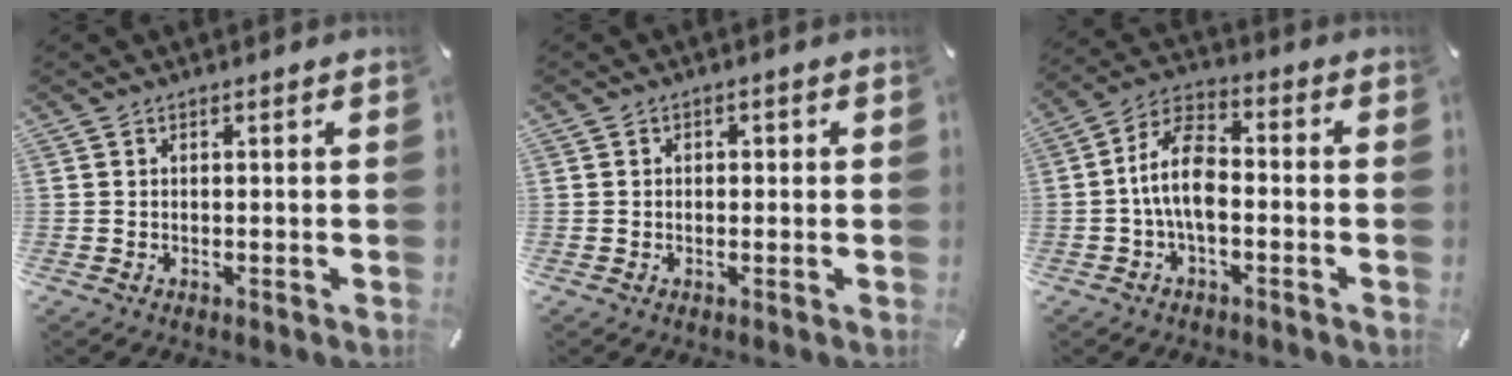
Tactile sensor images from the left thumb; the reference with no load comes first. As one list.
[{"total": 1.2, "force": [-0.2, 1.1, 0.5], "torque": [-0.011, 0.005, -0.006]}, {"total": 10.5, "force": [-2.2, 5.4, 8.8], "torque": [-0.178, 0.016, -0.040]}]